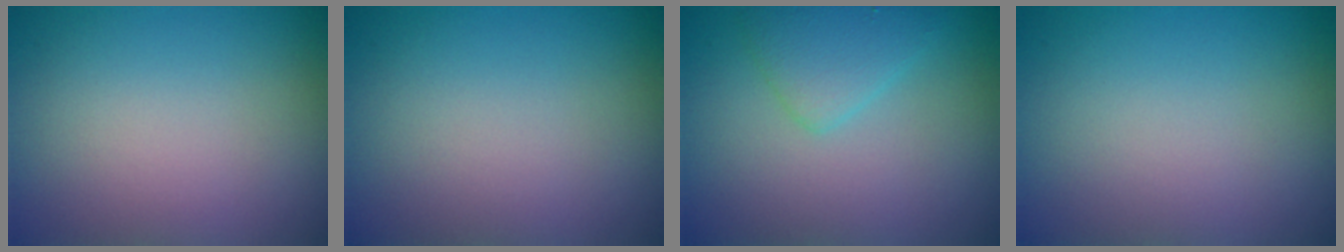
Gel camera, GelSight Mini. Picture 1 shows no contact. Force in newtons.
{"total": 0.0}
{"total": 2.5, "press": 2.5, "slide": 0.1}
{"total": 0.0}